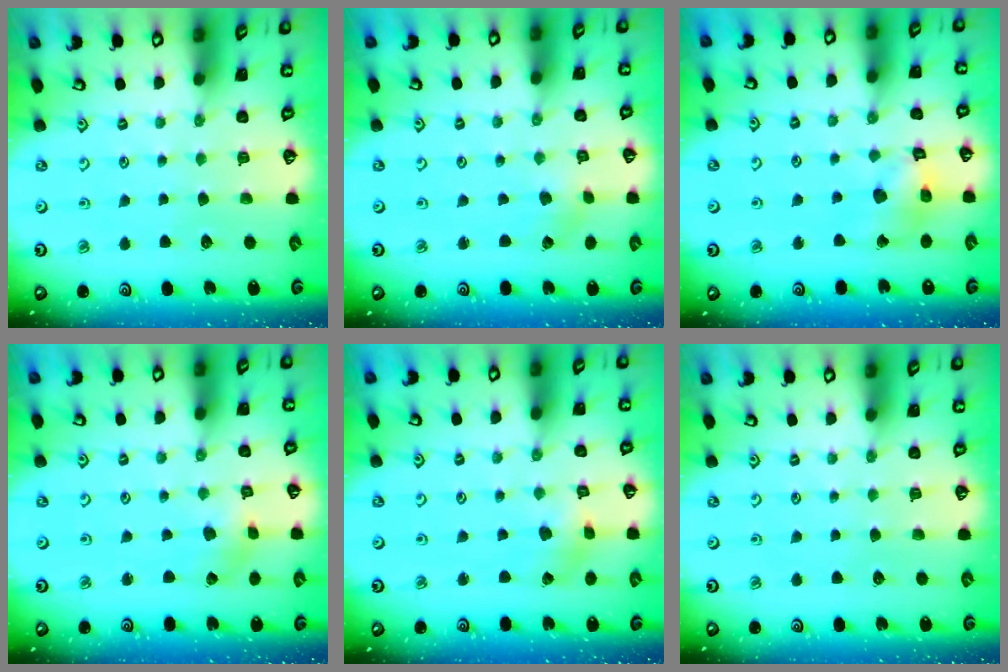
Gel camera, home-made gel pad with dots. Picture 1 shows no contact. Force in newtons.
{"total": 0.0}
{"total": 10.2, "press": 10.2, "slide": 1.2}
{"total": 0.9, "press": 0.8, "slide": 0.2}
{"total": 1.6, "press": 1.5, "slide": 0.4}
{"total": 0.0}